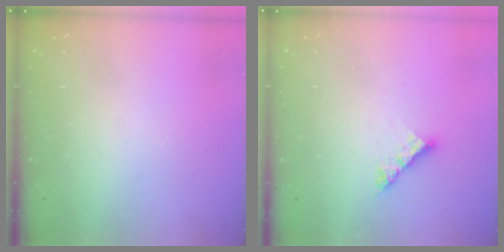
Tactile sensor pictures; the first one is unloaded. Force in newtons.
{"total": 5.3, "press": 5.3, "slide": 0.6}